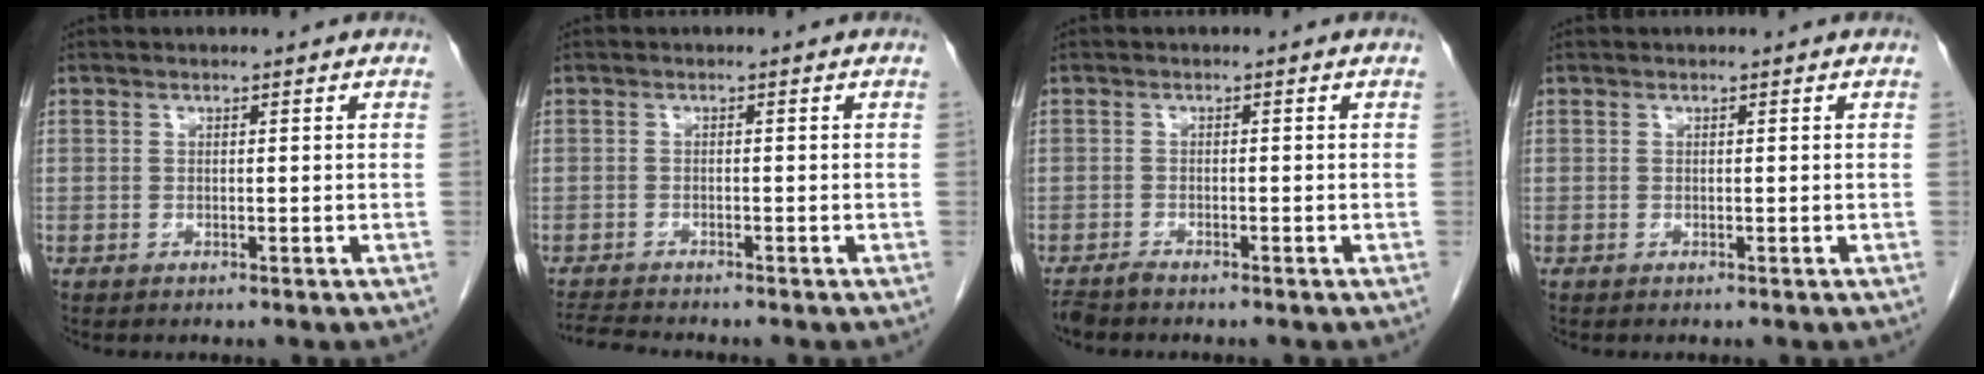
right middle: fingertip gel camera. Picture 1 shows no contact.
{"total": 3.5, "force": [-3.4, -0.4, 0.8], "torque": [-0.016, -0.018, -0.062]}
{"total": 1.6, "force": [-1.5, 0.1, 0.5], "torque": [-0.014, -0.005, -0.028]}
{"total": 0.0}